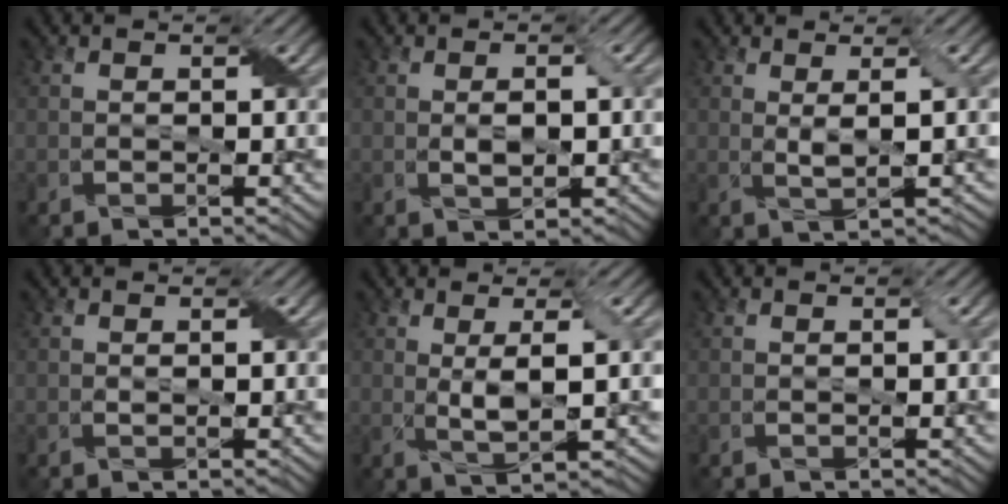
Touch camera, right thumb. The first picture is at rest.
{"total": 2.7, "force": [0.0, 1.2, 2.4], "torque": [-0.045, -0.003, 0.004]}
{"total": 2.5, "force": [0.8, 0.2, 2.4], "torque": [-0.050, 0.003, 0.016]}
{"total": 0.0}
{"total": 4.6, "force": [0.6, 0.8, 4.4], "torque": [-0.092, 0.002, 0.016]}
{"total": 0.6, "force": [0.0, 0.1, 0.6], "torque": [-0.009, 0.000, 0.001]}